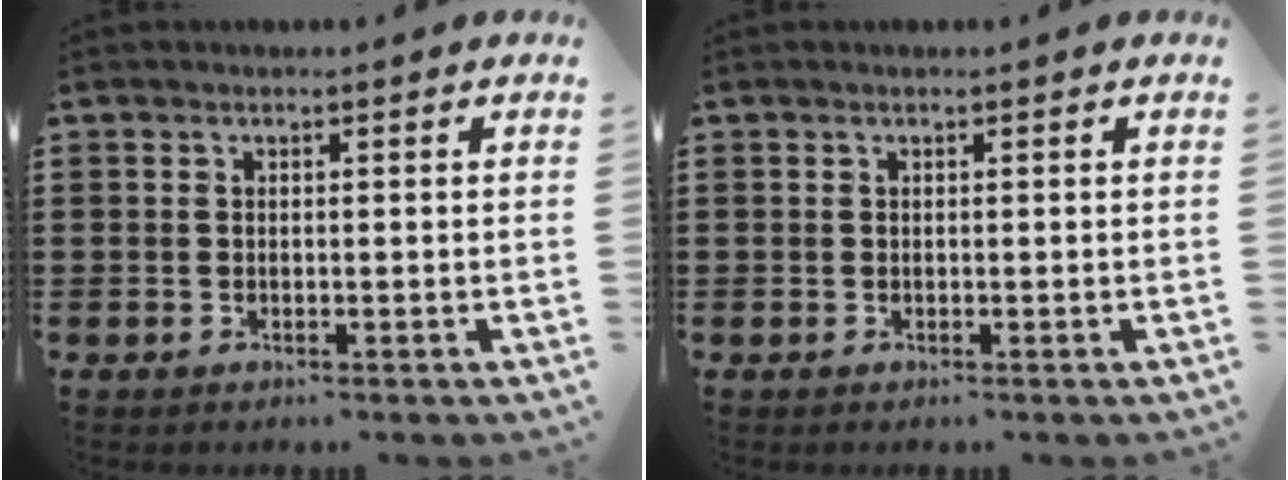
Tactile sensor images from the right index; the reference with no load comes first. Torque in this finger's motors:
{"motor_torque": [1.11, 1.03, 0.02, 0.01]}